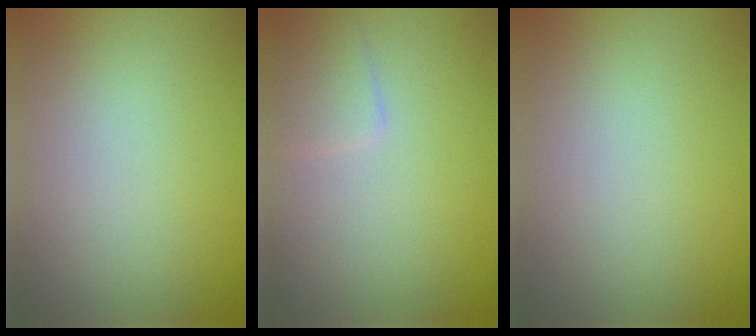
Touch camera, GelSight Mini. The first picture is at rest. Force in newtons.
{"total": 1.9, "press": 1.9, "slide": 0.1}
{"total": 0.0}